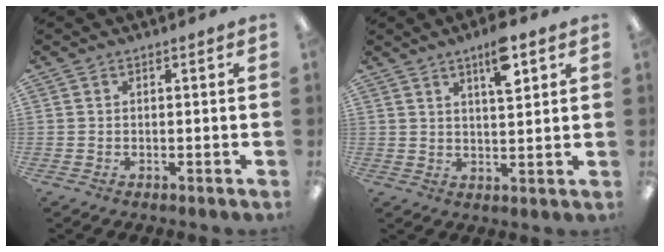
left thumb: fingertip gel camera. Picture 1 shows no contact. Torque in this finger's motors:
{"motor_torque": [0.06, 0.18, -0.21, 0.00, 0.05]}